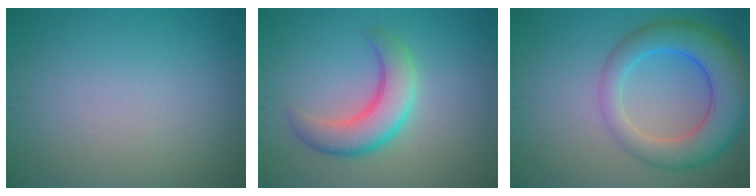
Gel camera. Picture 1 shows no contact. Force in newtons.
{"total": 5.1, "press": 5.1, "slide": 0.3}
{"total": 7.6, "press": 7.6, "slide": 0.3}